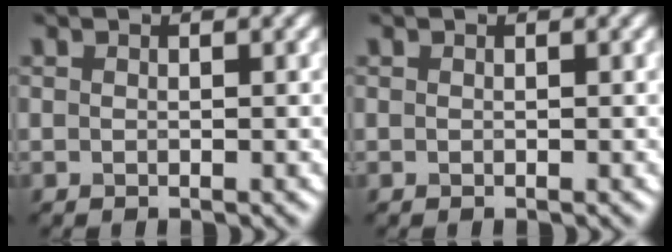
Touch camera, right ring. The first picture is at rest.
{"total": 0.0}